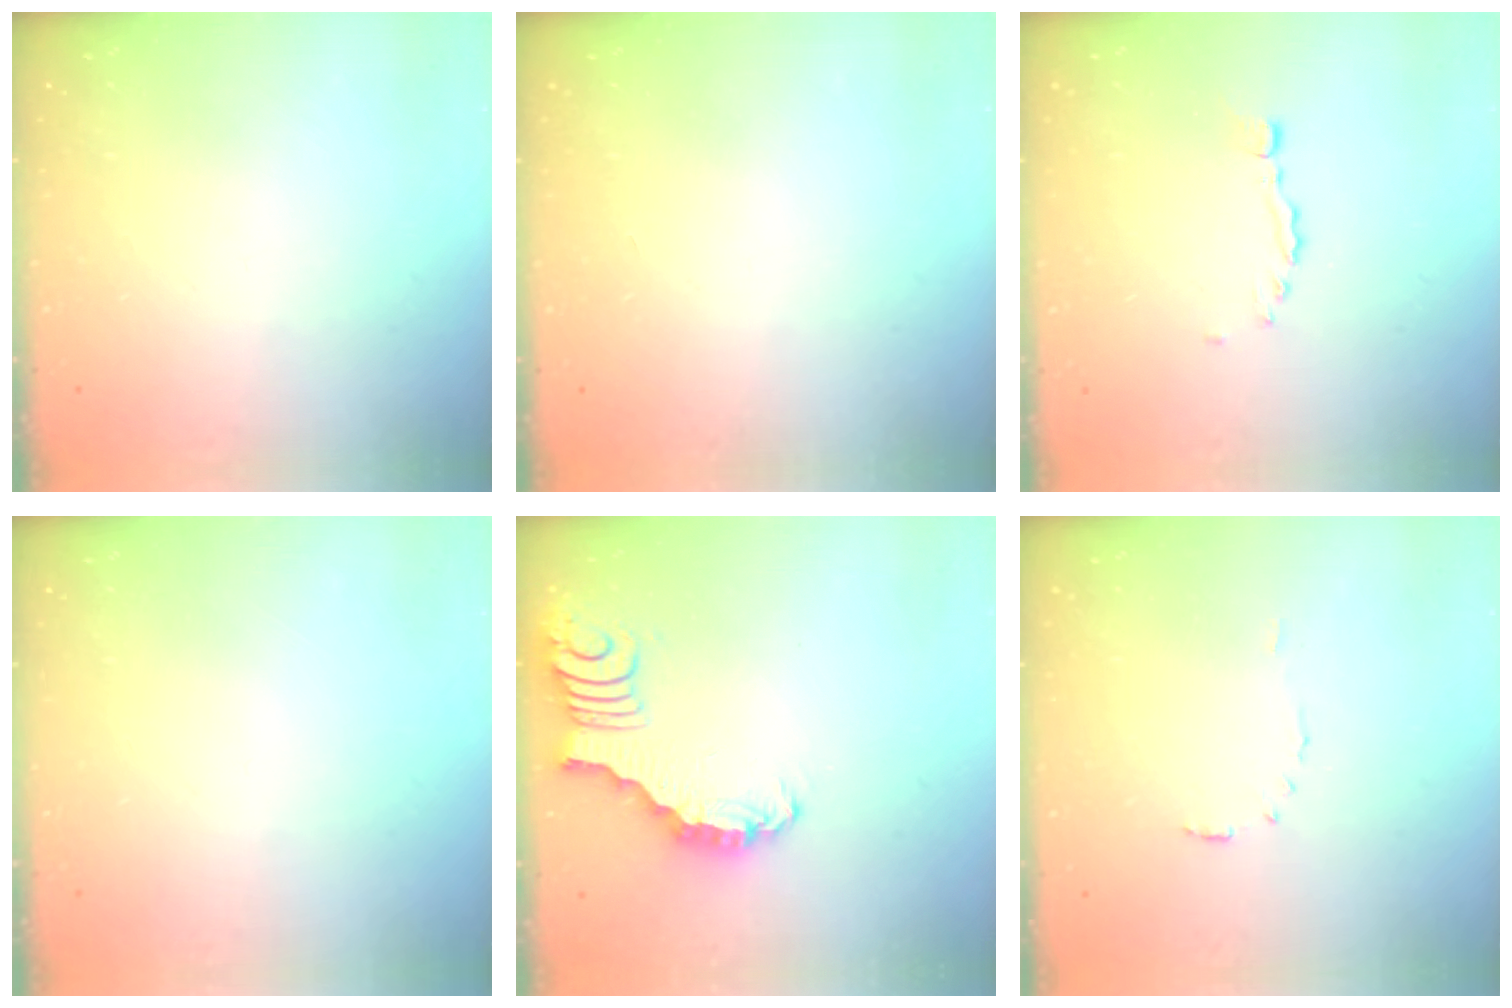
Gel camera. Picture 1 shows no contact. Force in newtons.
{"total": 1.4, "press": 1.4, "slide": 0.1}
{"total": 0.0}
{"total": 0.0}
{"total": 3.4, "press": 3.4, "slide": 0.4}
{"total": 4.5, "press": 4.5, "slide": 0.5}